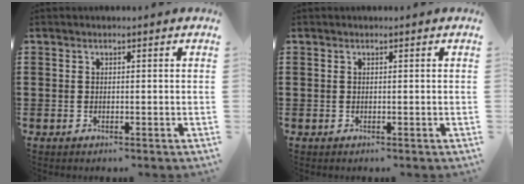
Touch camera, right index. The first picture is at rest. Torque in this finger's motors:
{"motor_torque": [0.05, 0.04, 0.02, 0.00]}